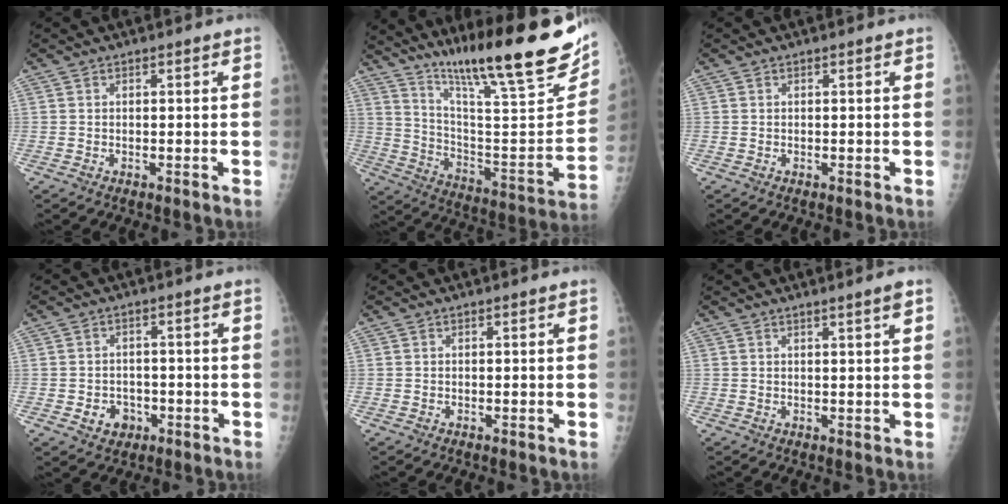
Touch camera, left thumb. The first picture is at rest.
{"total": 28.7, "force": [18.7, 5.0, 21.3], "torque": [-0.309, -0.068, 0.300]}
{"total": 0.0}
{"total": 4.5, "force": [-1.6, 3.8, 1.8], "torque": [-0.008, 0.010, -0.019]}
{"total": 0.0}
{"total": 1.9, "force": [1.2, -0.3, 1.4], "torque": [-0.021, -0.010, 0.020]}